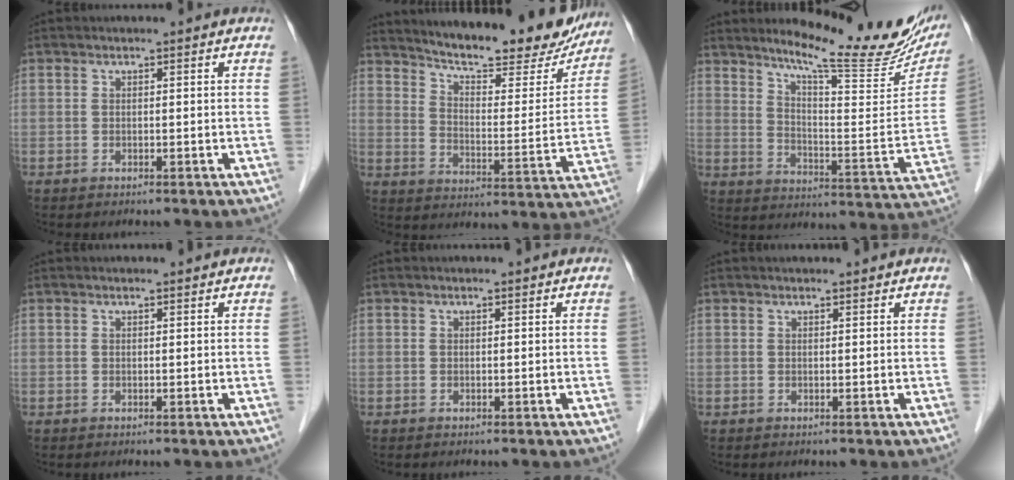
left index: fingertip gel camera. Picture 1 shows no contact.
{"total": 21.2, "force": [18.8, 4.2, 9.0], "torque": [-0.126, -0.031, 0.248]}
{"total": 20.2, "force": [16.8, 2.6, 11.0], "torque": [-0.158, -0.053, 0.222]}
{"total": 0.7, "force": [0.7, 0.0, 0.1], "torque": [-0.008, 0.001, 0.009]}
{"total": 0.0}
{"total": 2.5, "force": [2.3, 0.3, 0.8], "torque": [-0.012, 0.011, 0.029]}